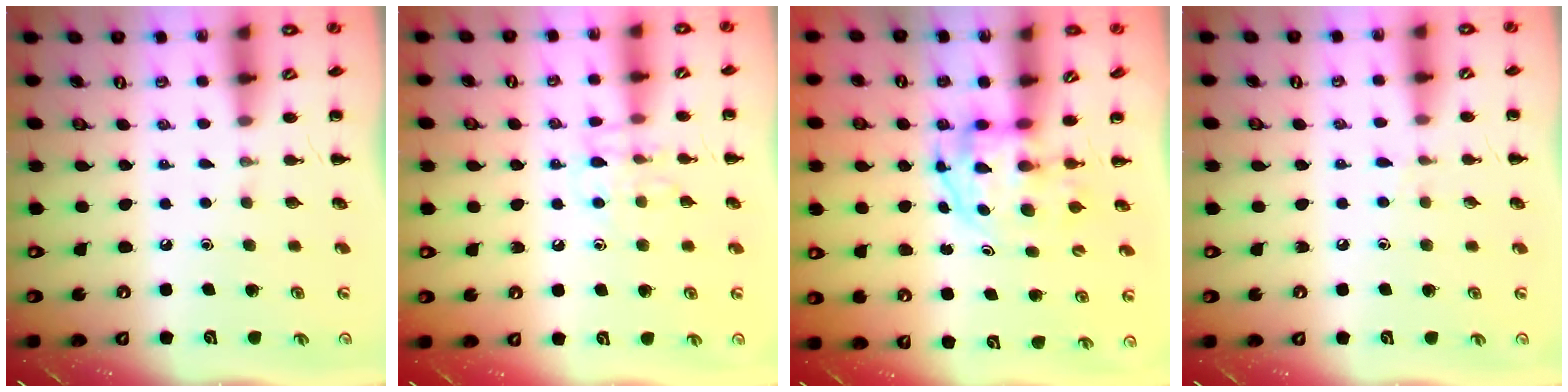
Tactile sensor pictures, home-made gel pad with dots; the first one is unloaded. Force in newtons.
{"total": 8.0, "press": 8.0, "slide": 0.7}
{"total": 3.4, "press": 3.3, "slide": 0.5}
{"total": 4.7, "press": 4.2, "slide": 2.0}